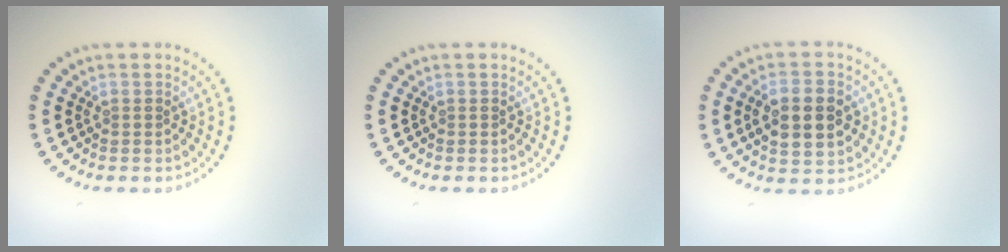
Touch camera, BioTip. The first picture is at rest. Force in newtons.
{"total": 0.0}
{"total": 5.5, "press": 5.5, "slide": 0.3}